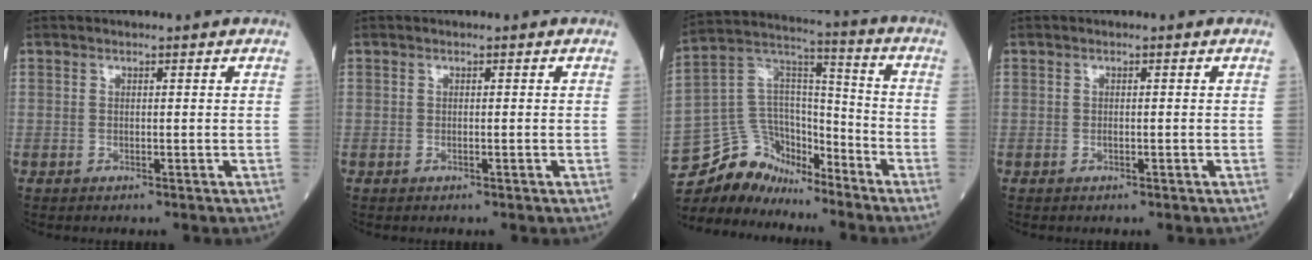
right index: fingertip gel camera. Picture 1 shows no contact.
{"total": 0.0}
{"total": 13.2, "force": [-11.7, 5.8, 2.1], "torque": [-0.051, 0.071, -0.218]}
{"total": 0.0}